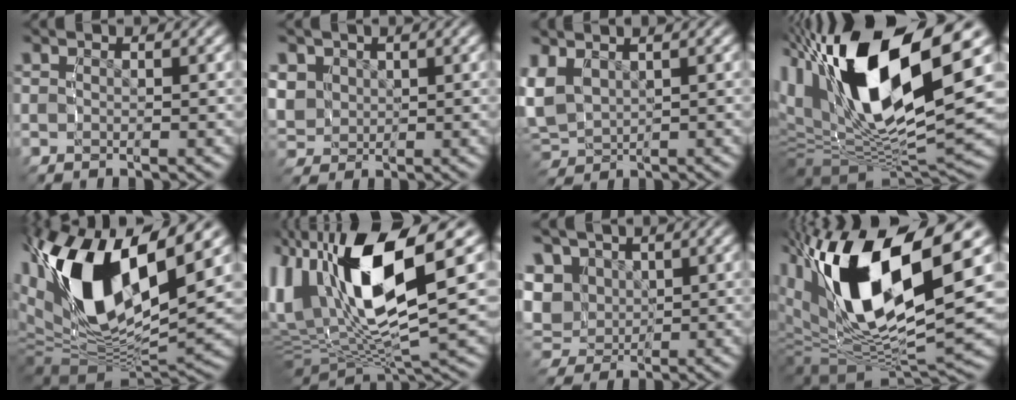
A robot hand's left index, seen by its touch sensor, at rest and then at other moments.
{"total": 4.5, "force": [0.3, 4.2, 1.6], "torque": [-0.057, -0.021, 0.015]}
{"total": 5.9, "force": [-0.7, 5.3, 2.6], "torque": [-0.098, -0.035, -0.002]}
{"total": 19.9, "force": [2.6, 12.5, 15.2], "torque": [-0.315, -0.022, 0.044]}
{"total": 15.4, "force": [1.6, 9.4, 12.1], "torque": [-0.277, -0.033, 0.031]}
{"total": 14.9, "force": [0.3, 9.1, 11.7], "torque": [-0.218, -0.009, 0.004]}
{"total": 8.5, "force": [0.8, 7.7, 3.4], "torque": [-0.099, -0.021, 0.010]}
{"total": 18.2, "force": [0.9, 11.1, 14.4], "torque": [-0.297, -0.033, 0.022]}